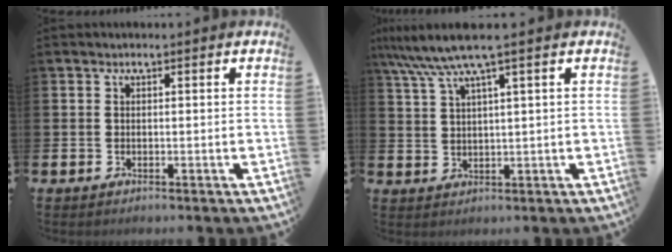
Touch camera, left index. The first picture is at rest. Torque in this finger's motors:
{"motor_torque": [0.22, -0.31, 1.05, 0.21]}